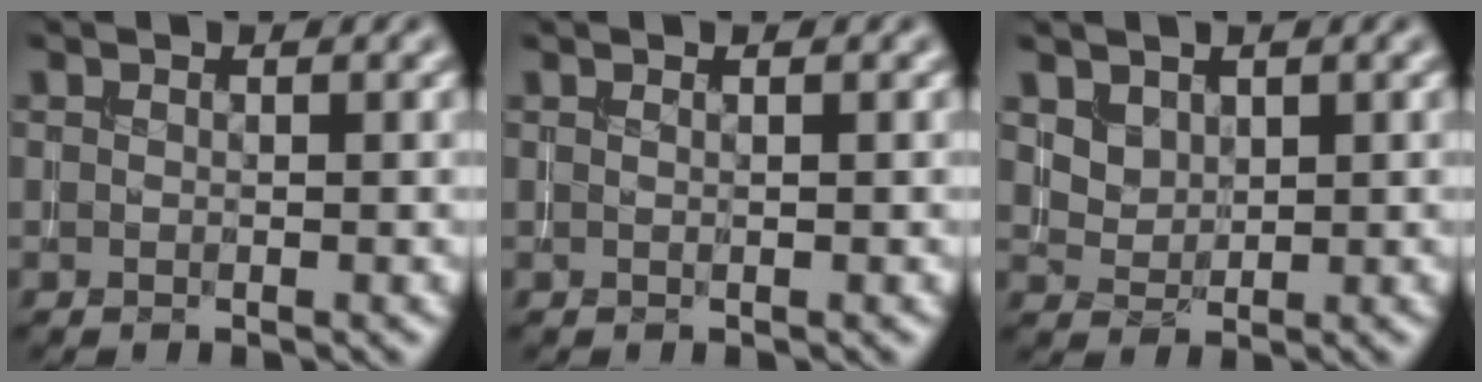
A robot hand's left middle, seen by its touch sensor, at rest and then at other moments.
{"total": 0.6, "force": [0.3, 0.1, 0.5], "torque": [-0.008, -0.003, -0.003]}
{"total": 2.0, "force": [1.2, 1.3, 0.7], "torque": [-0.020, -0.013, 0.035]}